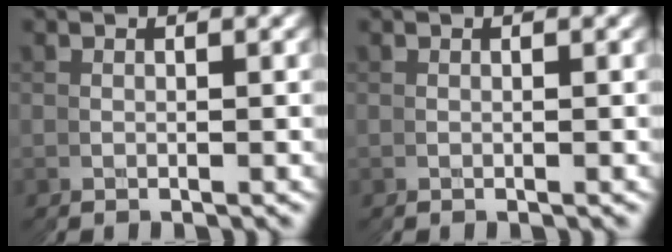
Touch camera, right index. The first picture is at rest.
{"total": 0.0}